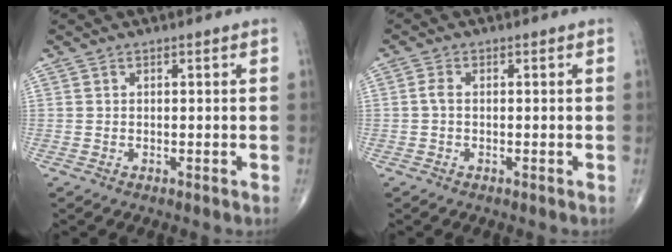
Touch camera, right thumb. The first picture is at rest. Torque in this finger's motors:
{"motor_torque": [-0.18, 0.30, 0.07, -0.03, 0.03]}